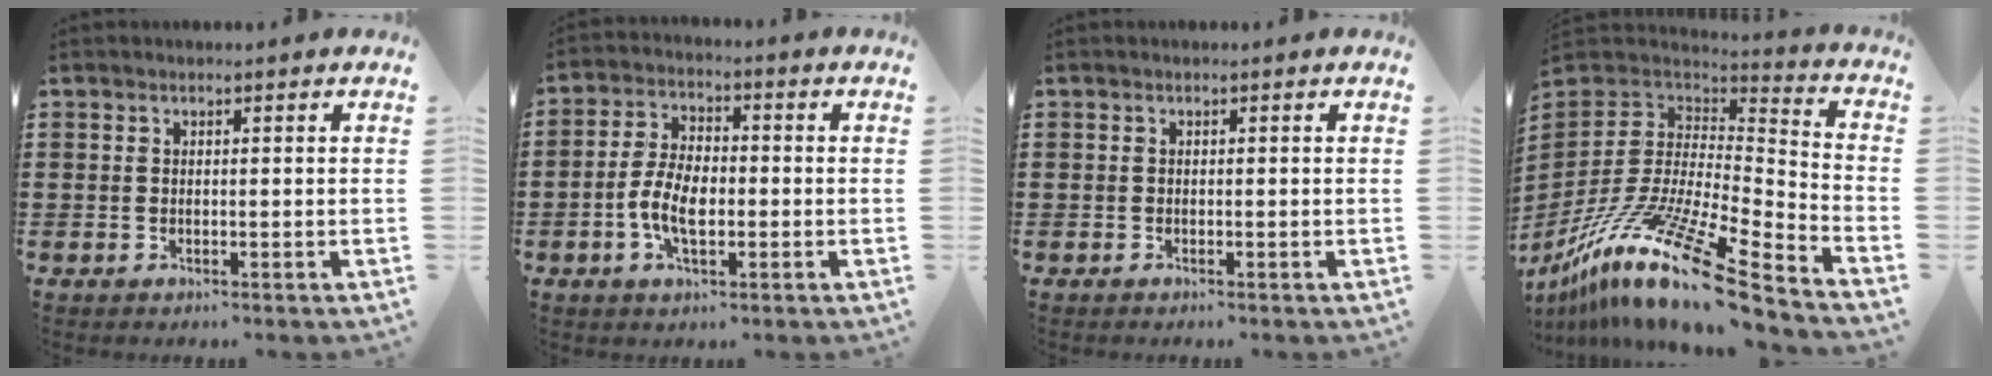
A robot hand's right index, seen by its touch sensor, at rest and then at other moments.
{"total": 6.6, "force": [-1.7, 3.4, 5.4], "torque": [-0.129, -0.001, -0.039]}
{"total": 0.0}
{"total": 17.1, "force": [-11.3, 2.6, 12.7], "torque": [-0.259, 0.023, -0.214]}